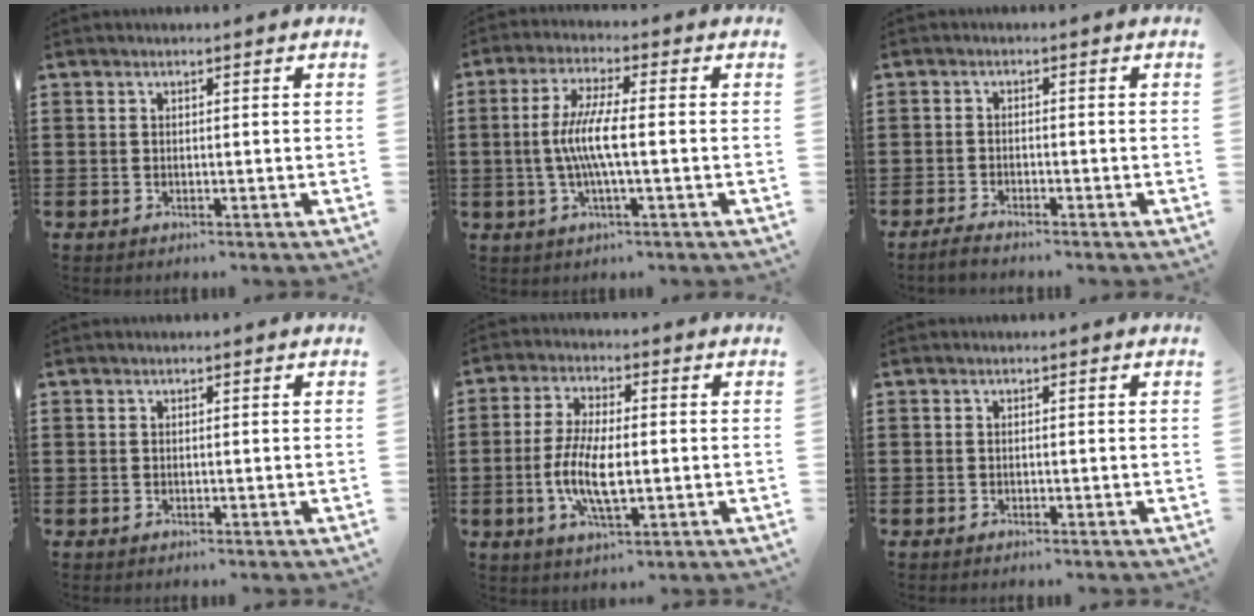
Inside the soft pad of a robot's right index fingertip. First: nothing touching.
{"total": 6.6, "force": [-0.6, 0.5, 6.5], "torque": [-0.136, -0.010, -0.018]}
{"total": 1.3, "force": [-1.3, -0.2, 0.3], "torque": [-0.007, 0.002, -0.024]}
{"total": 0.0}
{"total": 8.5, "force": [-1.3, 3.2, 7.8], "torque": [-0.168, -0.007, -0.028]}
{"total": 0.0}